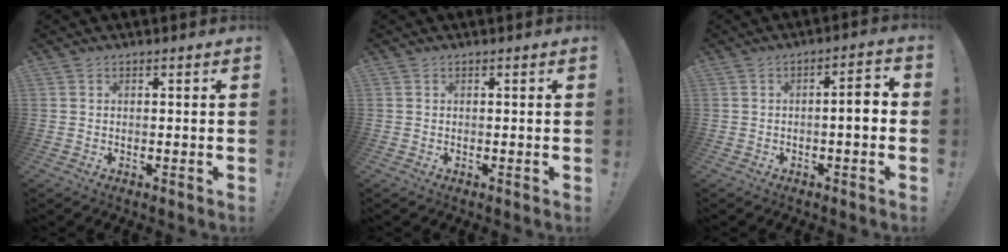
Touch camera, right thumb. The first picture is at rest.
{"total": 0.0}
{"total": 5.3, "force": [-1.1, 0.9, 5.1], "torque": [-0.088, 0.011, -0.021]}